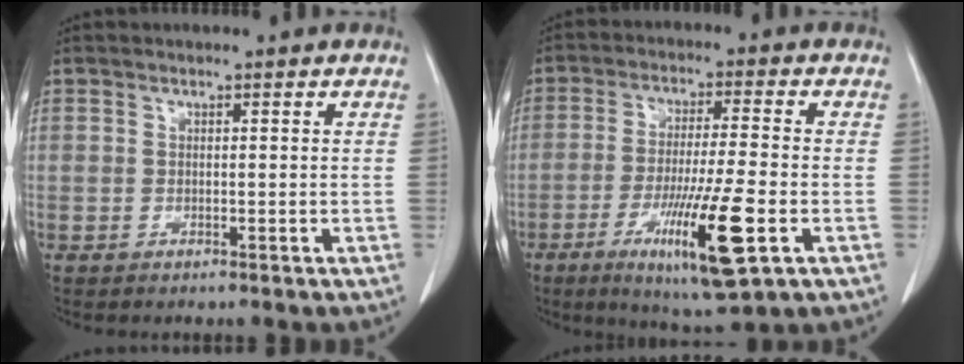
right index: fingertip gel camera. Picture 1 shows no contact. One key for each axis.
{"total": 13.3, "fx": -5.1, "fy": 0.6, "fz": 12.3, "tx": -0.224, "ty": -0.034, "tz": -0.082}